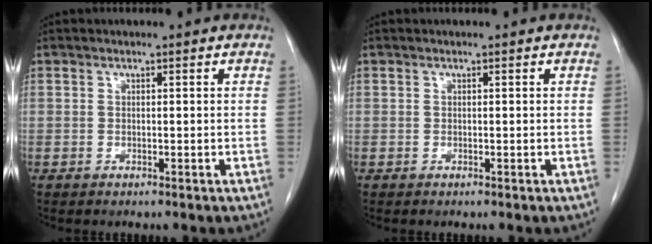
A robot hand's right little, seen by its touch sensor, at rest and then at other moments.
{"total": 0.0}